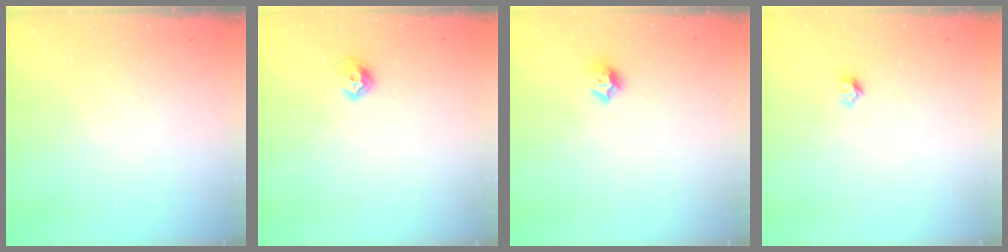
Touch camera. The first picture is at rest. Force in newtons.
{"total": 6.9, "press": 6.8, "slide": 1.0}
{"total": 6.9, "press": 6.9, "slide": 0.3}
{"total": 4.4, "press": 4.4, "slide": 0.4}